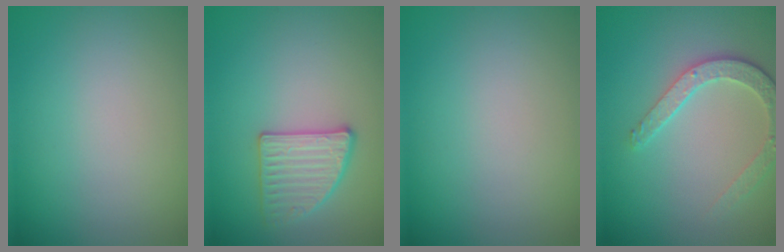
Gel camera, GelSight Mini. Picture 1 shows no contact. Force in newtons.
{"total": 2.8, "press": 2.8, "slide": 0.3}
{"total": 0.0}
{"total": 3.1, "press": 2.8, "slide": 1.5}